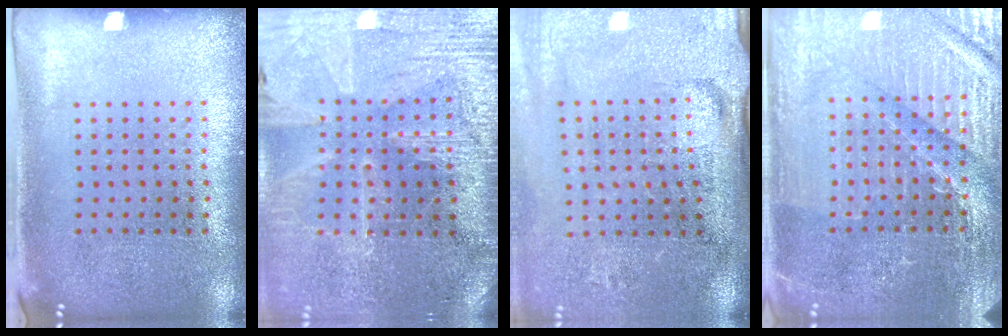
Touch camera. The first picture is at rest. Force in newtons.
{"total": 3.5, "press": 3.3, "slide": 1.2}
{"total": 4.4, "press": 3.6, "slide": 2.6}
{"total": 4.6, "press": 4.4, "slide": 1.4}